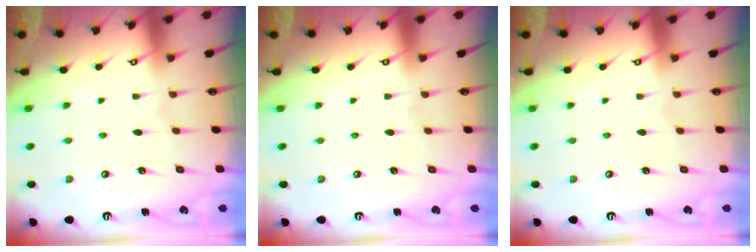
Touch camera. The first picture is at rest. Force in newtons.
{"total": 0.0}
{"total": 0.0}